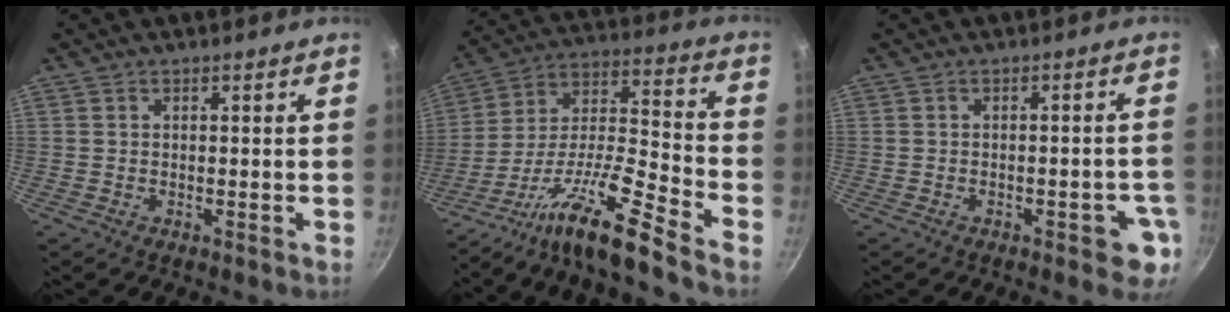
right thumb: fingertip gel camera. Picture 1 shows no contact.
{"total": 16.9, "force": [-12.1, 2.1, 11.5], "torque": [-0.195, 0.089, -0.237]}
{"total": 5.9, "force": [-2.3, 2.5, 4.9], "torque": [-0.038, 0.015, -0.022]}